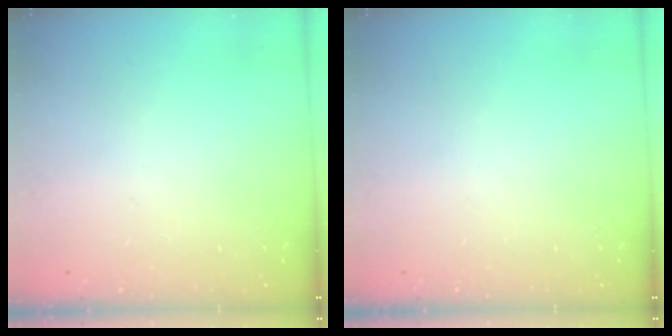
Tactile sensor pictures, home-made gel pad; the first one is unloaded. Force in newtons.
{"total": 0.0}